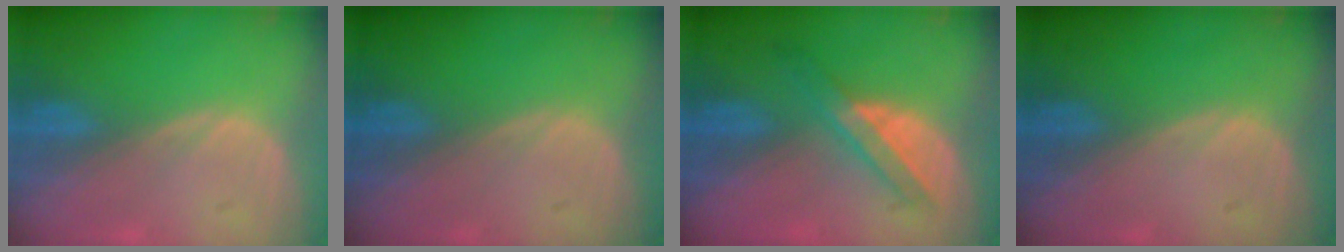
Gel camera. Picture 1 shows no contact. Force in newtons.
{"total": 0.0}
{"total": 6.0, "press": 5.5, "slide": 2.5}
{"total": 0.0}